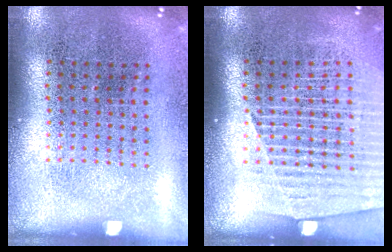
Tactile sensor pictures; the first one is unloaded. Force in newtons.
{"total": 1.4, "press": 1.3, "slide": 0.5}